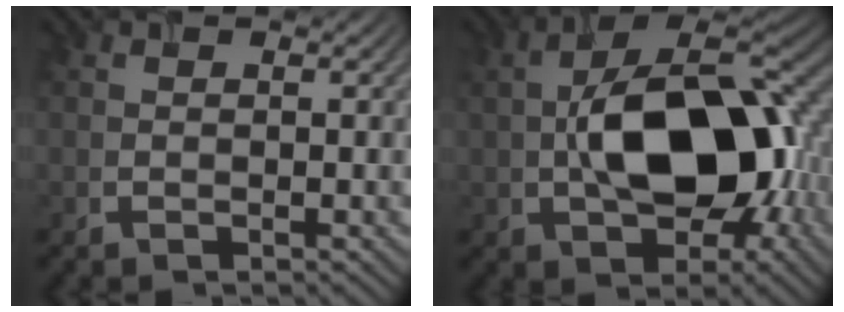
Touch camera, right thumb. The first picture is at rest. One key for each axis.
{"total": 14.7, "fx": -1.3, "fy": 8.3, "fz": 12.1, "tx": -0.202, "ty": 0.009, "tz": -0.028}